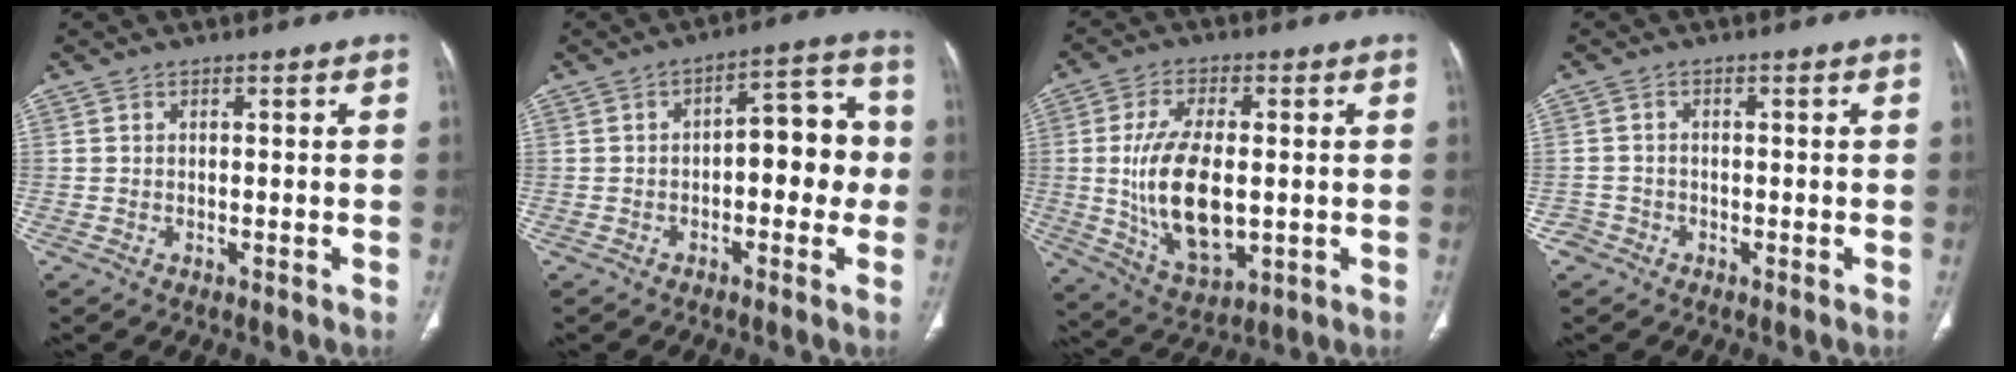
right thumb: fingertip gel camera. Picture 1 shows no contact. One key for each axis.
{"total": 10.3, "fx": -0.8, "fy": 5.3, "fz": 8.8, "tx": -0.075, "ty": 0.037, "tz": -0.018}
{"total": 15.3, "fx": -0.5, "fy": 7.8, "fz": 13.2, "tx": -0.246, "ty": -0.012, "tz": 0.003}
{"total": 2.0, "fx": -1.2, "fy": 1.6, "fz": -0.3, "tx": 0.011, "ty": 0.010, "tz": -0.029}